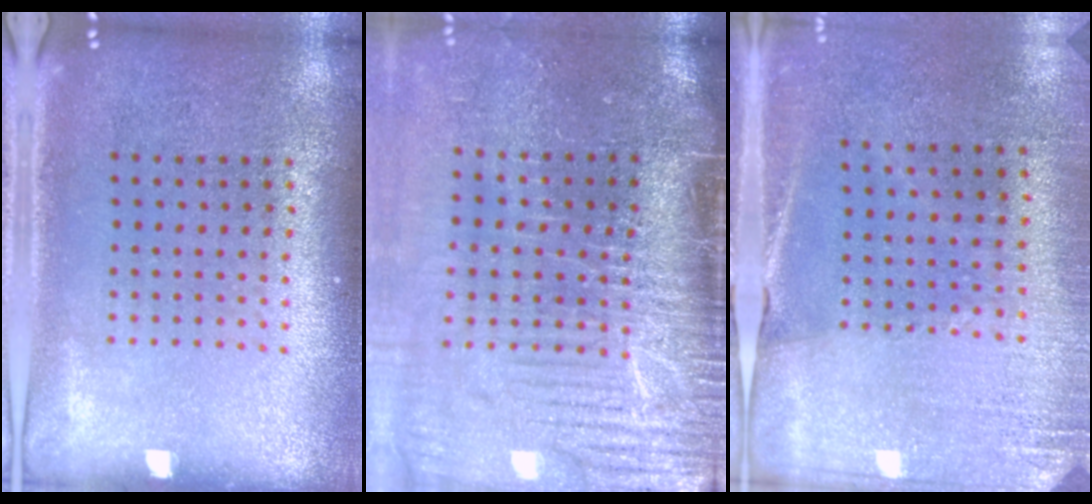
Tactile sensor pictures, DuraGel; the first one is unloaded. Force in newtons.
{"total": 4.8, "press": 4.0, "slide": 2.7}
{"total": 2.7, "press": 2.6, "slide": 0.9}